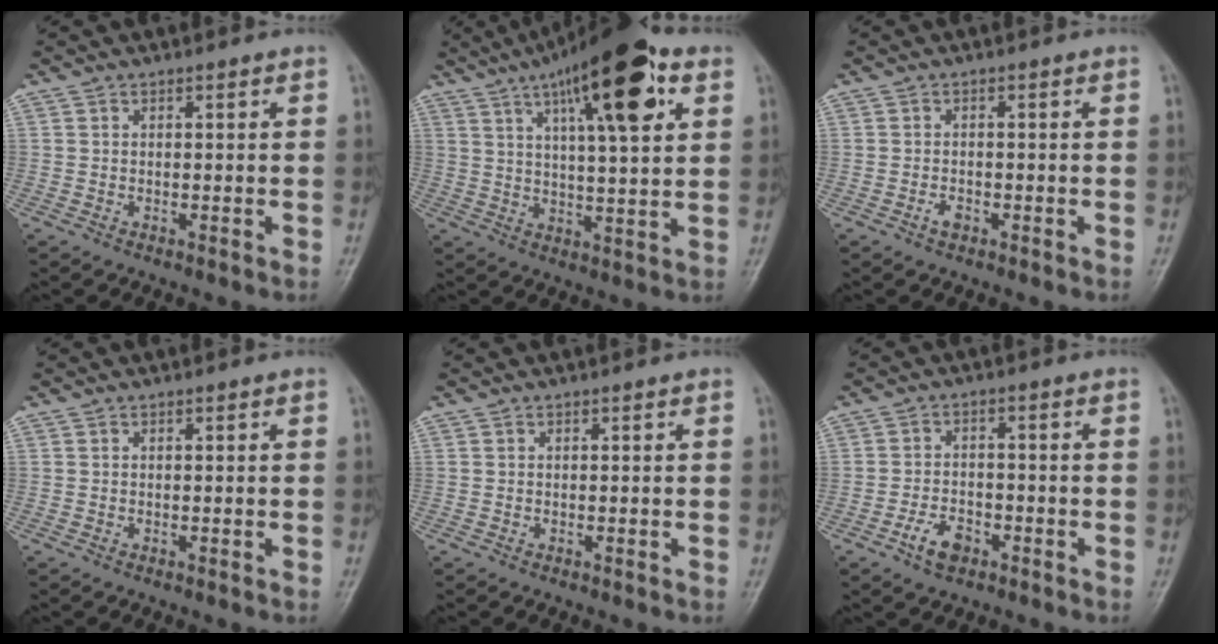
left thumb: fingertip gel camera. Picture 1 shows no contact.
{"total": 19.6, "force": [9.1, 5.6, 16.4], "torque": [-0.234, -0.011, 0.140]}
{"total": 1.7, "force": [-1.0, 1.0, 1.0], "torque": [-0.016, 0.005, -0.019]}
{"total": 0.0}
{"total": 0.0}
{"total": 5.1, "force": [-2.9, 2.9, 3.0], "torque": [-0.049, 0.020, -0.054]}